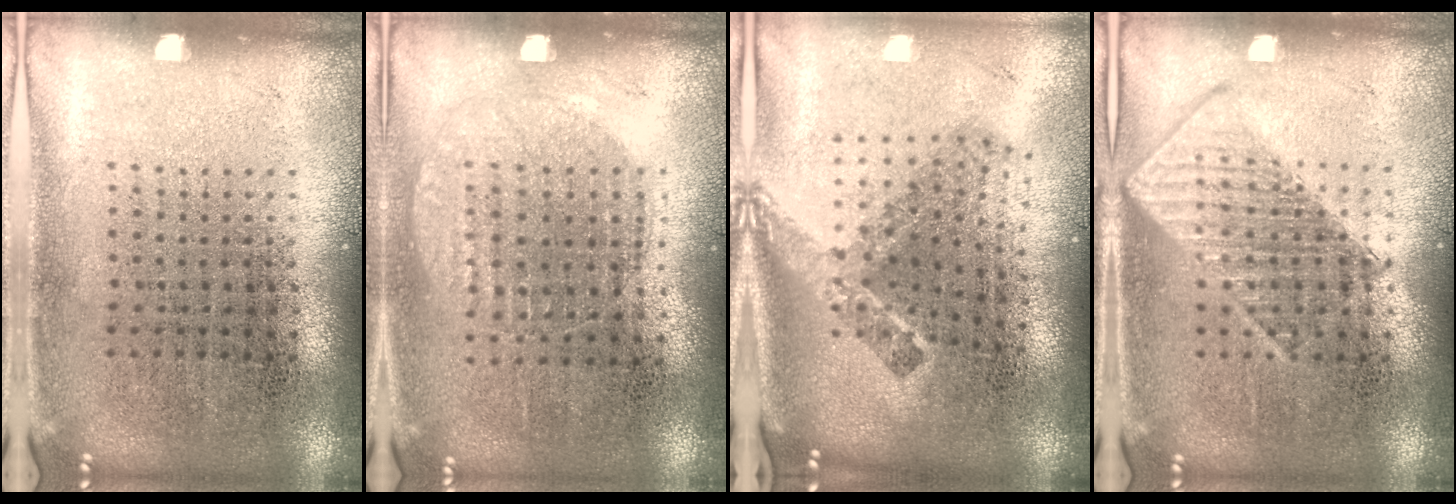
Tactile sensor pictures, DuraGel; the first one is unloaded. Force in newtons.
{"total": 1.0, "press": 0.9, "slide": 0.4}
{"total": 2.2, "press": 1.5, "slide": 1.7}
{"total": 1.3, "press": 1.3, "slide": 0.1}